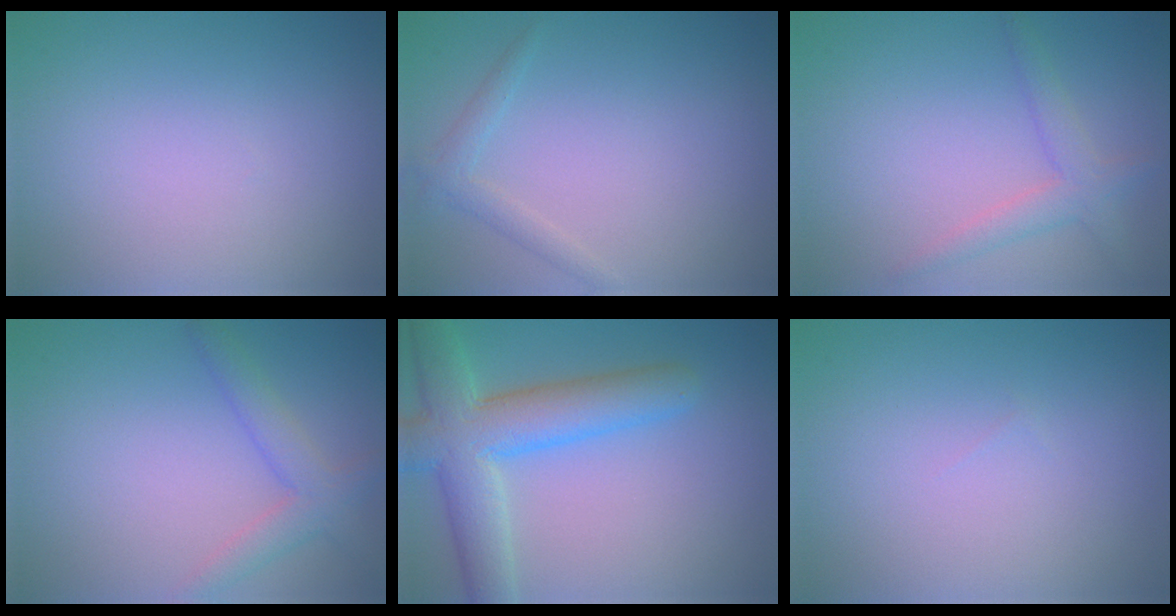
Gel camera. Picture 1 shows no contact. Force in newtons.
{"total": 1.4, "press": 1.4, "slide": 0.1}
{"total": 2.4, "press": 2.4, "slide": 0.2}
{"total": 3.1, "press": 3.1, "slide": 0.1}
{"total": 7.3, "press": 7.2, "slide": 0.4}
{"total": 0.0}